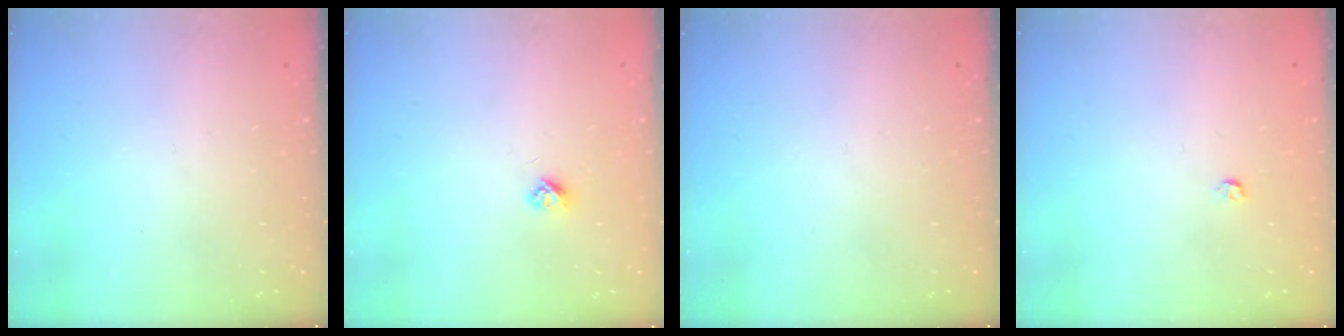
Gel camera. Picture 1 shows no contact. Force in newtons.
{"total": 3.1, "press": 3.0, "slide": 0.4}
{"total": 0.0}
{"total": 3.1, "press": 3.1, "slide": 0.5}